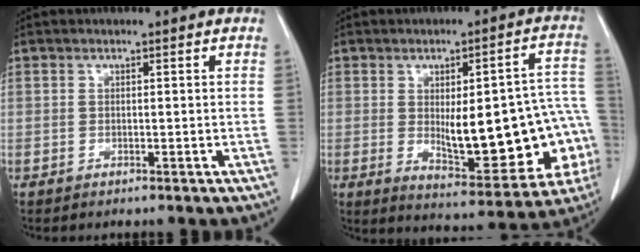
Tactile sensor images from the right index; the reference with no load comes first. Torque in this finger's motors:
{"motor_torque": [1.47, -0.66, 0.57, 0.08]}